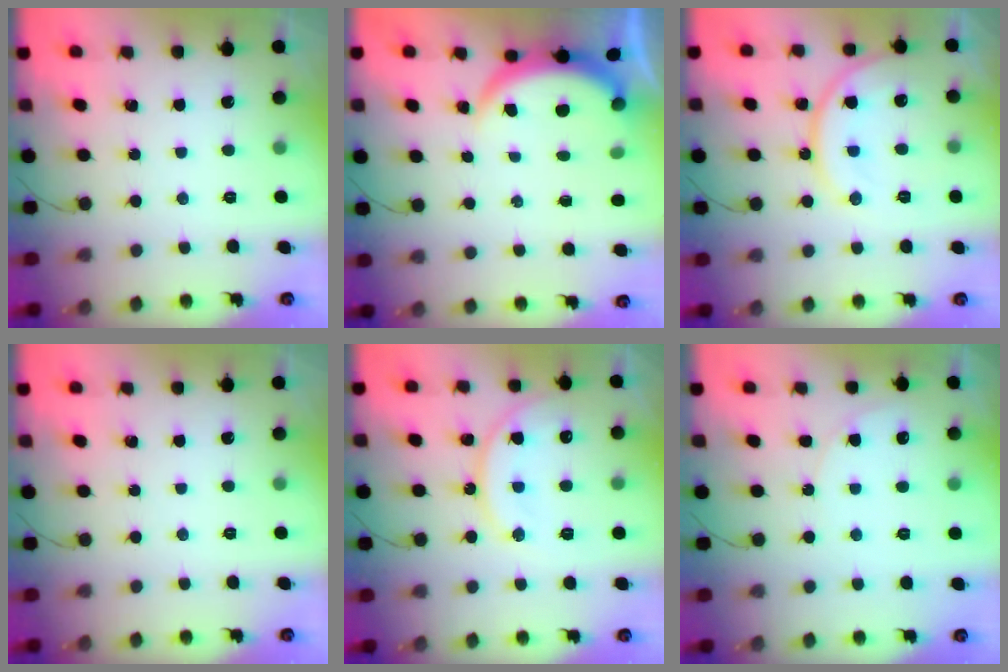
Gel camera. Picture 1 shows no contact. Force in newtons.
{"total": 3.9, "press": 3.9, "slide": 0.2}
{"total": 15.9, "press": 15.5, "slide": 3.6}
{"total": 0.0}
{"total": 12.4, "press": 12.4, "slide": 1.0}
{"total": 6.7, "press": 6.7, "slide": 0.4}